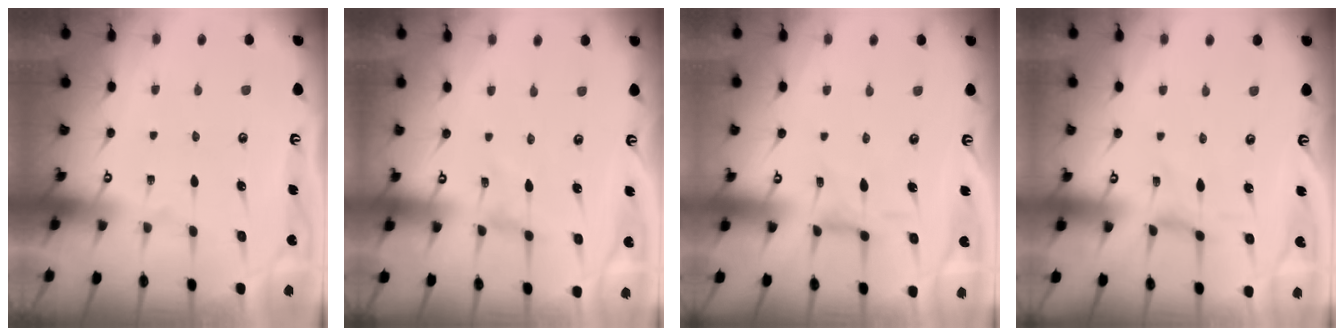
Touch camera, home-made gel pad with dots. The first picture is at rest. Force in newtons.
{"total": 0.0}
{"total": 2.6, "press": 2.6, "slide": 0.5}
{"total": 0.0}